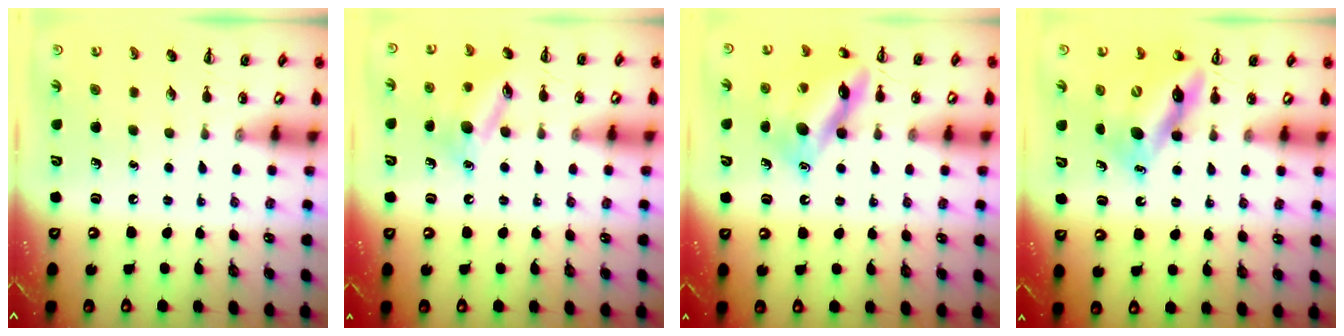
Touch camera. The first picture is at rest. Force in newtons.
{"total": 12.8, "press": 12.8, "slide": 0.8}
{"total": 14.9, "press": 14.9, "slide": 1.3}
{"total": 11.4, "press": 10.9, "slide": 3.3}